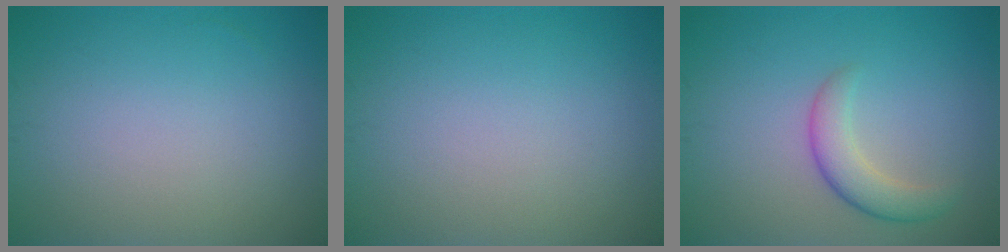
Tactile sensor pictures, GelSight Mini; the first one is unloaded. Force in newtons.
{"total": 0.0}
{"total": 3.0, "press": 3.0, "slide": 0.1}